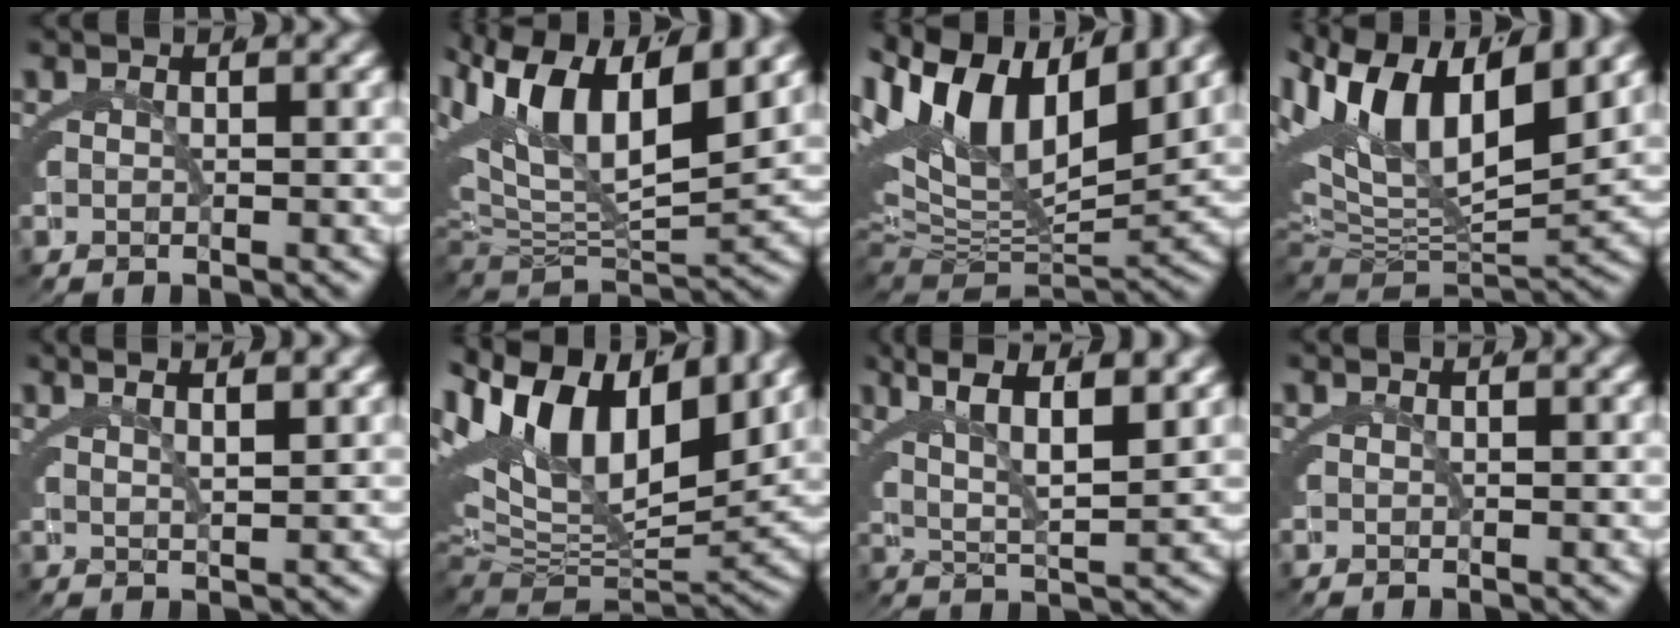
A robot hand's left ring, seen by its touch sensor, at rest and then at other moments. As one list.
[{"total": 10.8, "force": [3.5, 5.5, 8.6], "torque": [-0.168, 0.002, 0.067]}, {"total": 14.1, "force": [4.0, 7.8, 11.0], "torque": [-0.216, -0.006, 0.077]}, {"total": 14.2, "force": [3.8, 8.2, 11.0], "torque": [-0.216, -0.011, 0.073]}, {"total": 3.9, "force": [2.9, 0.5, 2.5], "torque": [-0.022, 0.020, 0.043]}, {"total": 15.6, "force": [4.3, 9.1, 12.0], "torque": [-0.231, -0.009, 0.081]}, {"total": 6.4, "force": [3.6, 1.6, 5.1], "torque": [-0.073, 0.018, 0.056]}, {"total": 0.0}]